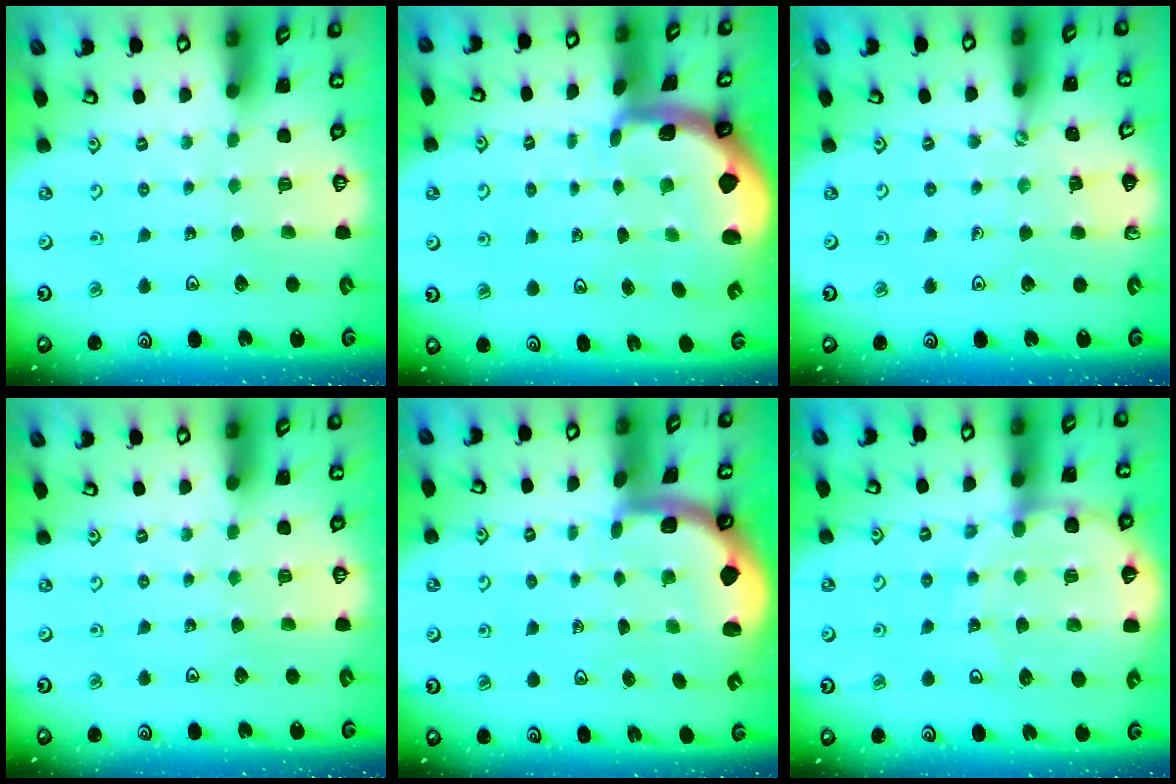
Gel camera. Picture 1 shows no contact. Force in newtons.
{"total": 1.9, "press": 1.8, "slide": 0.5}
{"total": 2.1, "press": 2.1, "slide": 0.4}
{"total": 0.0}
{"total": 1.5, "press": 1.5, "slide": 0.3}
{"total": 10.8, "press": 10.7, "slide": 1.3}